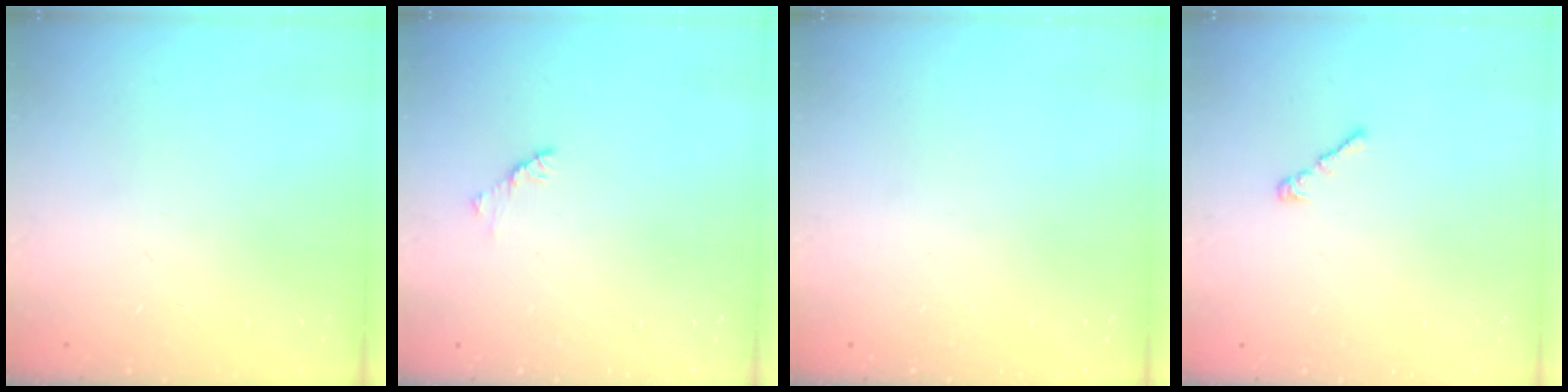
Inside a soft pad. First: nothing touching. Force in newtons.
{"total": 1.7, "press": 1.6, "slide": 0.4}
{"total": 0.0}
{"total": 2.2, "press": 2.1, "slide": 0.6}